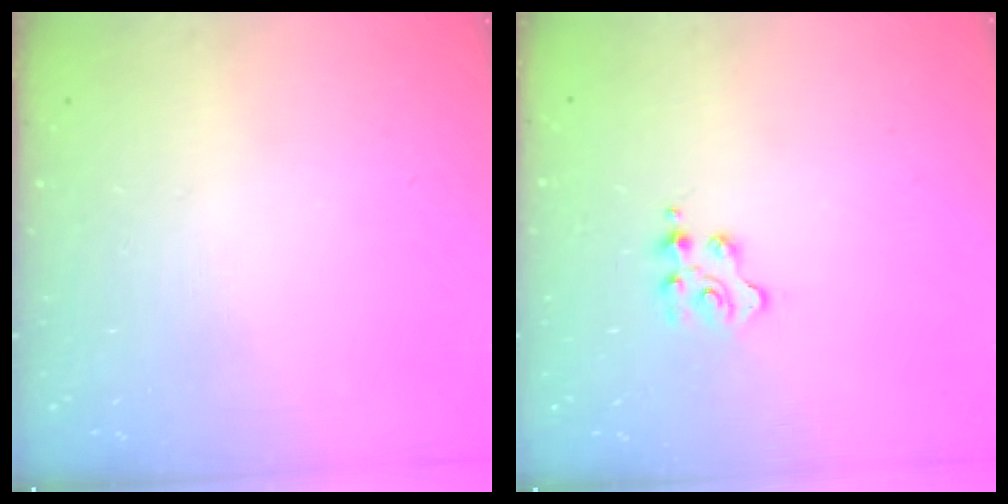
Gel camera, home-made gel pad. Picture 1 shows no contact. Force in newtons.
{"total": 2.4, "press": 2.4, "slide": 0.4}